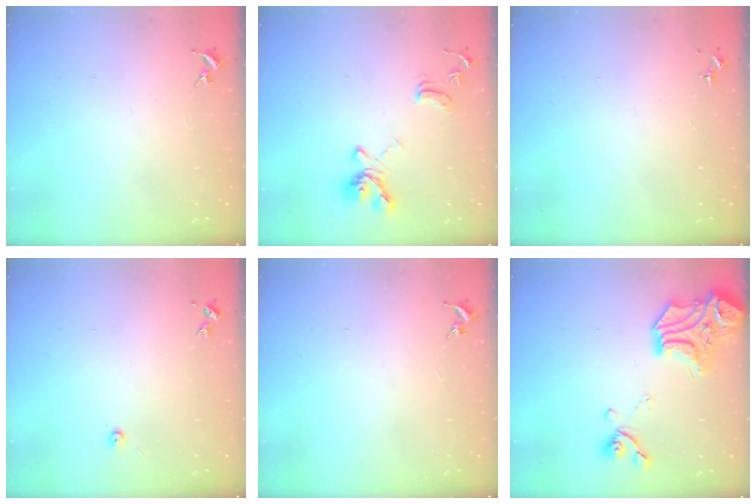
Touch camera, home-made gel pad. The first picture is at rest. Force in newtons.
{"total": 14.9, "press": 14.8, "slide": 1.5}
{"total": 0.0}
{"total": 2.0, "press": 2.0, "slide": 0.3}
{"total": 0.0}
{"total": 19.1, "press": 19.1, "slide": 0.7}